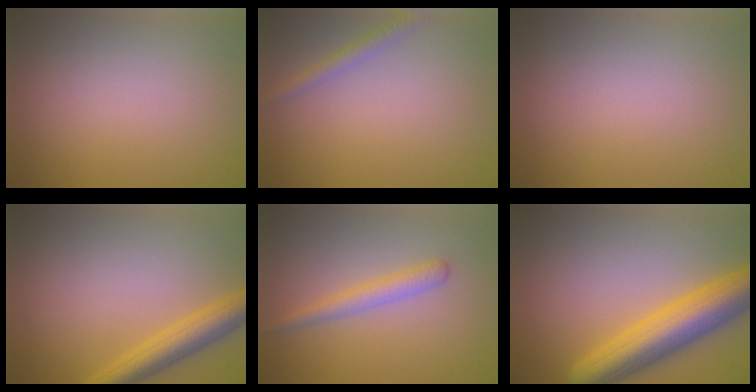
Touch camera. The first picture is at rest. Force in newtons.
{"total": 1.5, "press": 1.5, "slide": 0.0}
{"total": 0.0}
{"total": 4.2, "press": 4.2, "slide": 0.3}
{"total": 2.1, "press": 2.1, "slide": 0.0}
{"total": 8.3, "press": 8.3, "slide": 0.2}